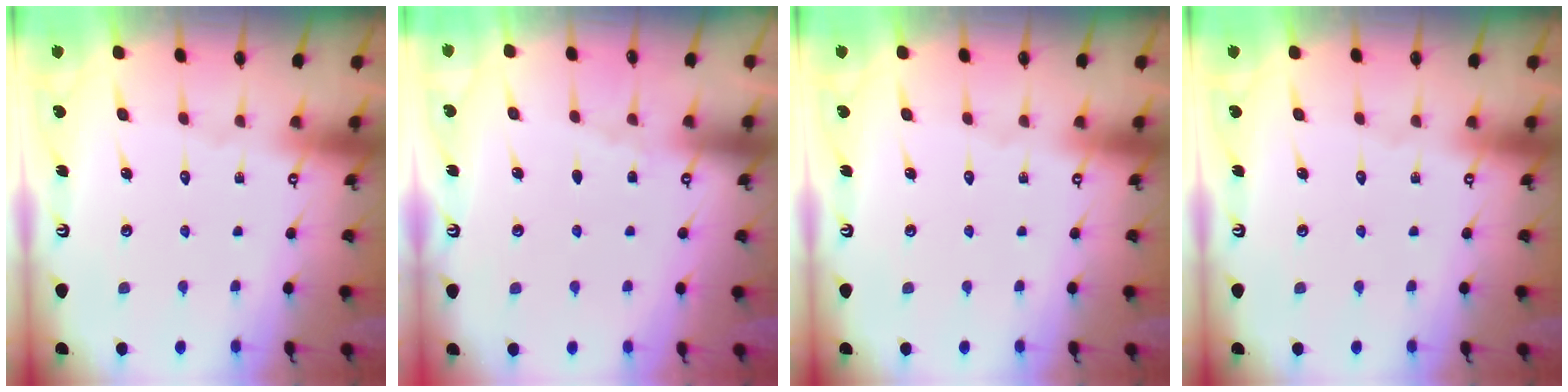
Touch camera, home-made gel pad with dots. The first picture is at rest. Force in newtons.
{"total": 2.5, "press": 2.4, "slide": 0.4}
{"total": 0.0}
{"total": 0.0}